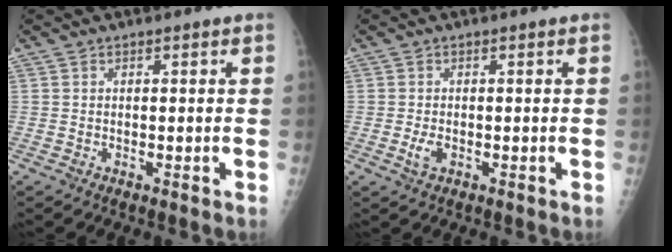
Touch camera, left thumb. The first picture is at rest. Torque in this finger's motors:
{"motor_torque": [-0.10, 0.08, 0.08, 0.03, 0.01]}